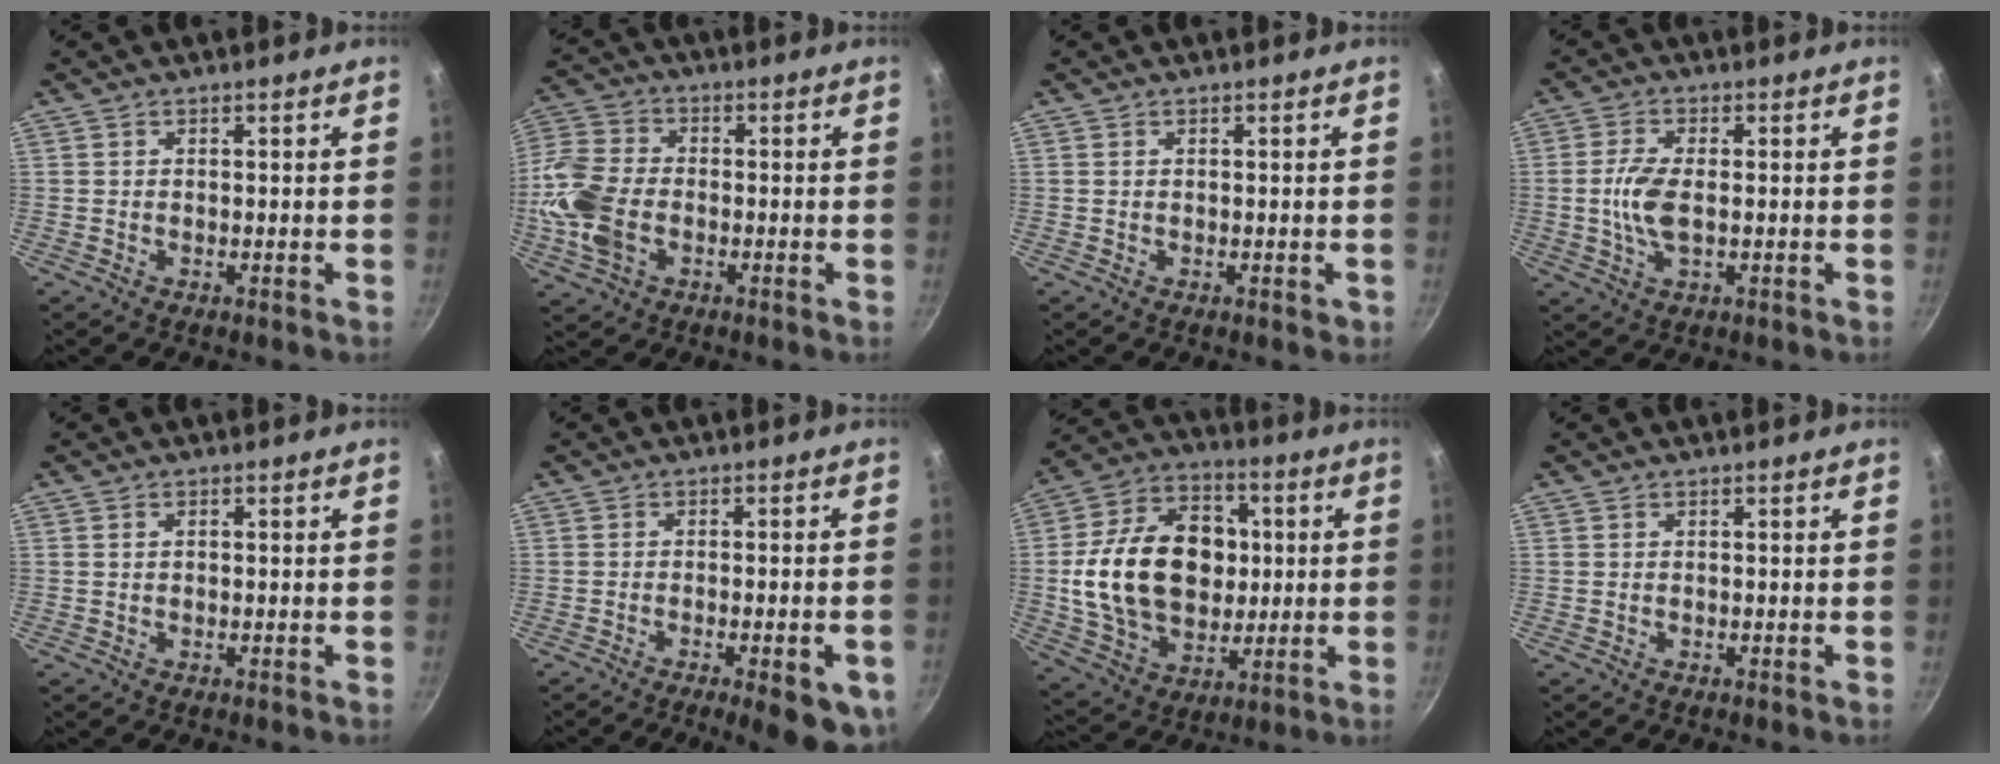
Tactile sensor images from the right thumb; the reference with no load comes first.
{"total": 15.8, "force": [-3.0, 11.1, 10.8], "torque": [-0.219, 0.022, -0.067]}
{"total": 0.9, "force": [-0.1, 0.5, 0.8], "torque": [-0.006, 0.000, -0.001]}
{"total": 6.5, "force": [-0.4, 3.0, 5.8], "torque": [-0.126, 0.002, -0.011]}
{"total": 0.7, "force": [0.1, 0.5, 0.4], "torque": [-0.006, 0.003, 0.000]}
{"total": 10.1, "force": [-4.8, 2.8, 8.4], "torque": [-0.091, 0.010, -0.062]}
{"total": 23.1, "force": [1.2, 16.9, 15.8], "torque": [-0.240, 0.018, 0.023]}
{"total": 0.0}